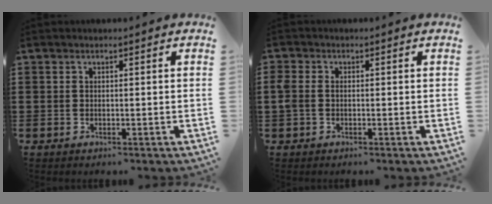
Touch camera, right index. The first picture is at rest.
{"total": 1.7, "force": [-0.2, 1.4, 1.0], "torque": [-0.030, 0.002, -0.007]}